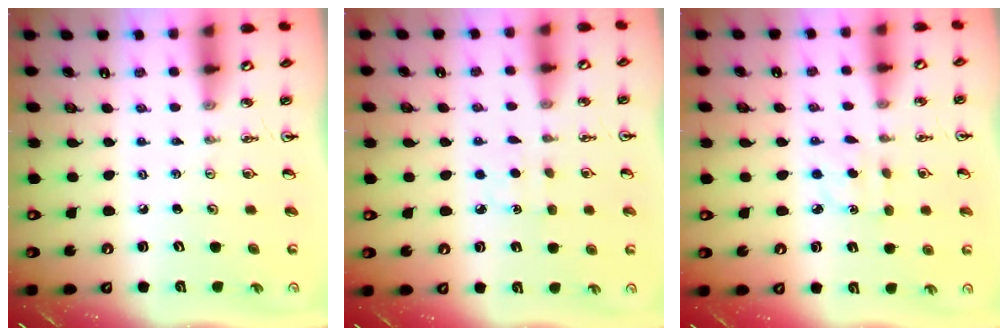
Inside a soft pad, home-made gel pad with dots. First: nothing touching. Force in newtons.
{"total": 2.9, "press": 2.9, "slide": 0.3}
{"total": 2.8, "press": 2.7, "slide": 0.7}